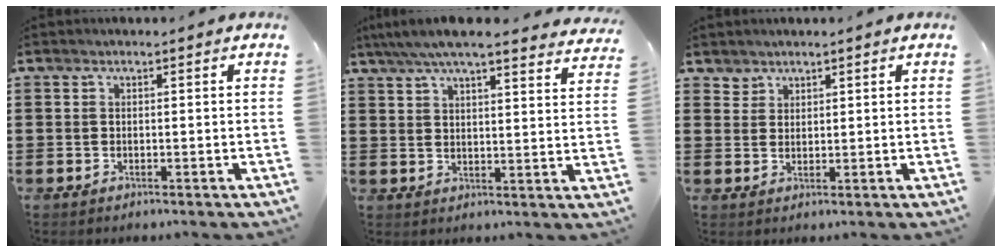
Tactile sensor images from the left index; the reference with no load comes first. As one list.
[{"total": 5.9, "force": [5.3, 0.0, 2.6], "torque": [-0.067, -0.021, 0.092]}, {"total": 1.9, "force": [1.7, 0.9, -0.1], "torque": [-0.003, 0.002, 0.035]}]